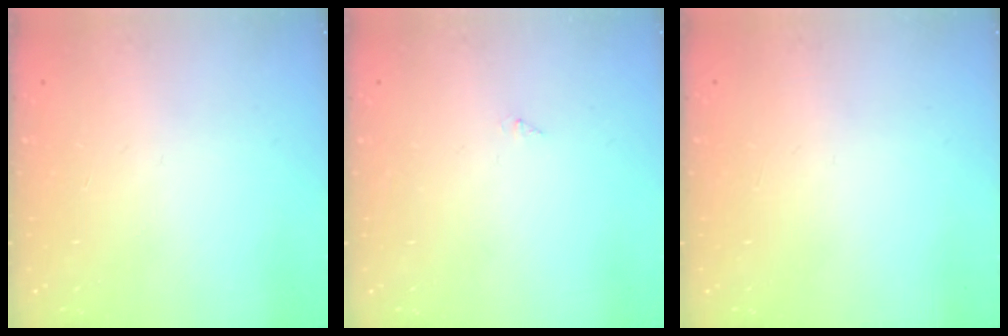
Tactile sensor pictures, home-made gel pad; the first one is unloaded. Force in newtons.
{"total": 0.0}
{"total": 0.0}